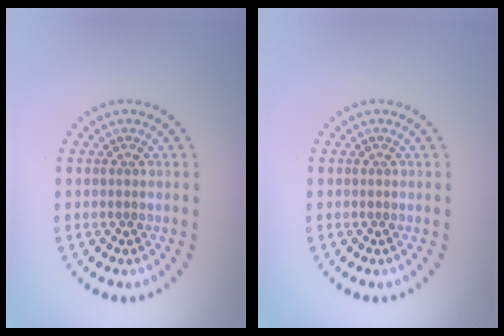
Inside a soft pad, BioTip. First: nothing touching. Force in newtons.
{"total": 0.0}